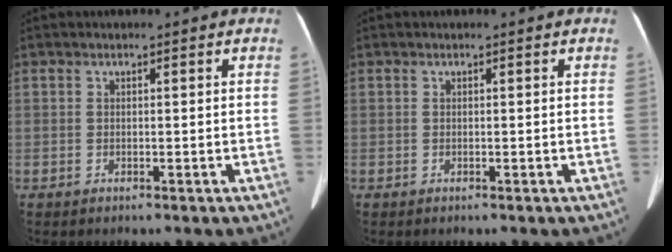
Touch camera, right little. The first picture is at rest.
{"total": 0.0}